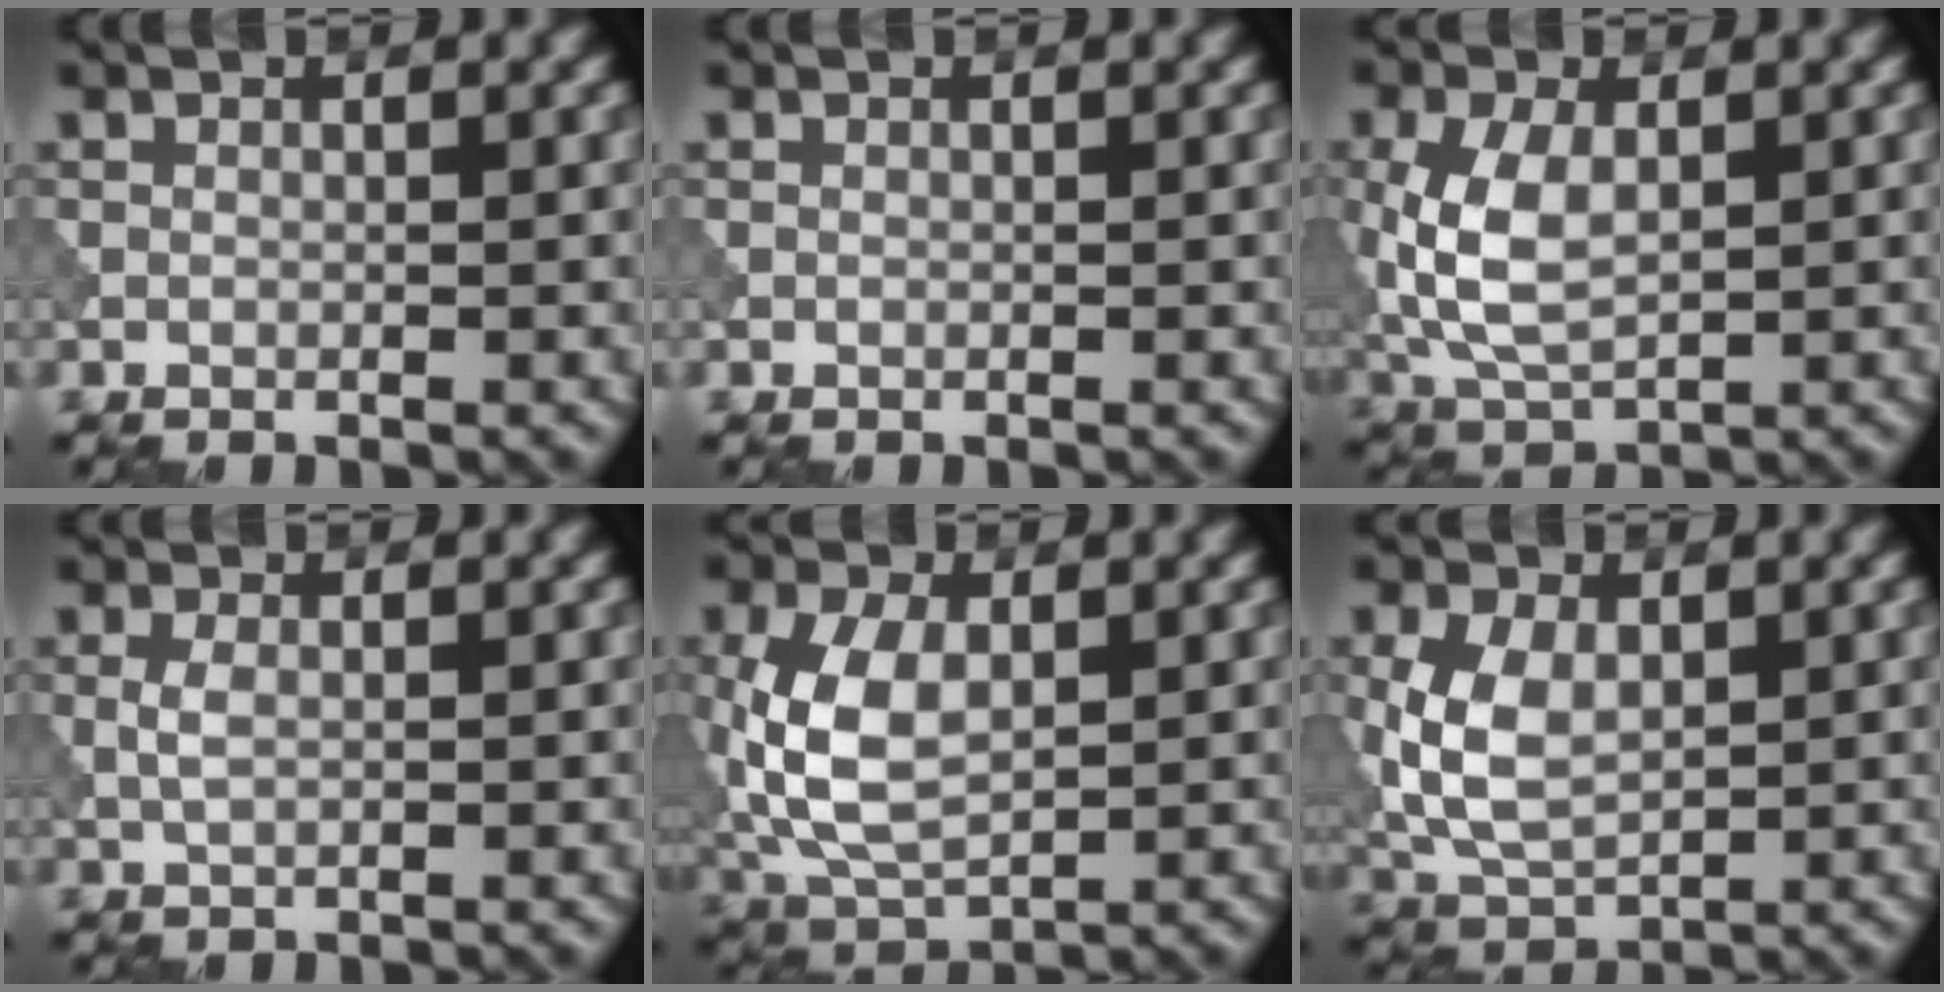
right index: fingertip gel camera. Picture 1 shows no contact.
{"total": 0.0}
{"total": 6.1, "force": [0.3, 3.4, 5.1], "torque": [-0.125, 0.003, 0.009]}
{"total": 1.5, "force": [0.1, 0.6, 1.3], "torque": [-0.033, 0.000, 0.002]}
{"total": 7.3, "force": [0.4, 4.3, 5.9], "torque": [-0.140, 0.004, 0.007]}
{"total": 5.8, "force": [0.6, 3.5, 4.5], "torque": [-0.103, 0.003, 0.014]}